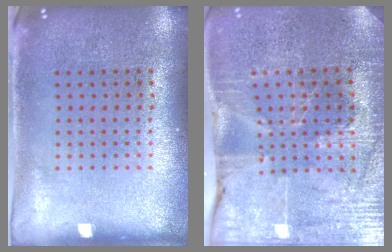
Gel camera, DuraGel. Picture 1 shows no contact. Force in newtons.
{"total": 3.2, "press": 3.2, "slide": 0.2}